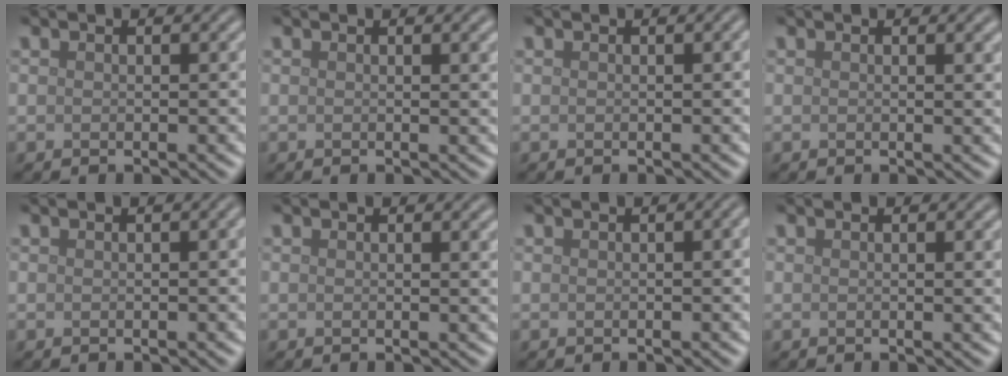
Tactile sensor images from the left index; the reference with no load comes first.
{"total": 1.9, "force": [0.6, 0.6, 1.7], "torque": [-0.013, 0.005, 0.007]}
{"total": 0.8, "force": [0.1, 0.1, 0.8], "torque": [-0.009, 0.005, 0.001]}
{"total": 1.6, "force": [0.6, 0.5, 1.4], "torque": [-0.010, 0.004, 0.006]}
{"total": 1.0, "force": [0.1, 0.2, 0.9], "torque": [-0.012, 0.005, 0.002]}
{"total": 1.4, "force": [0.5, 0.4, 1.2], "torque": [-0.009, 0.003, 0.006]}
{"total": 1.3, "force": [0.1, 0.2, 1.2], "torque": [-0.016, 0.005, 0.002]}
{"total": 1.3, "force": [0.4, 0.4, 1.2], "torque": [-0.012, 0.003, 0.003]}